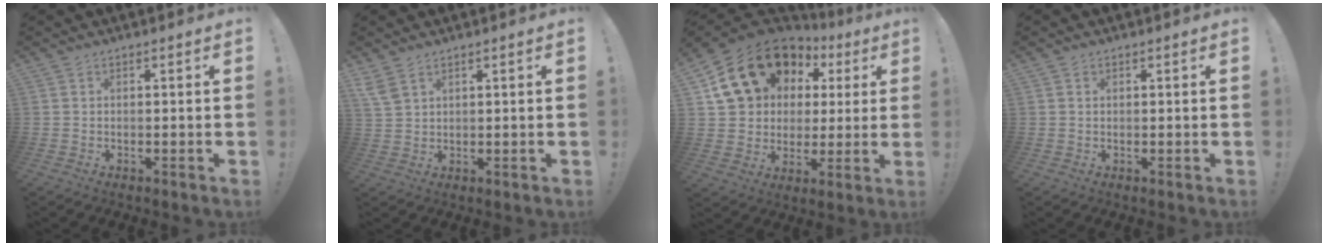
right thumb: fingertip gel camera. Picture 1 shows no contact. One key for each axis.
{"total": 4.3, "fx": 2.7, "fy": 2.2, "fz": 2.6, "tx": -0.067, "ty": -0.007, "tz": 0.056}
{"total": 18.8, "fx": 9.7, "fy": 13.6, "fz": 8.7, "tx": -0.140, "ty": -0.046, "tz": 0.198}
{"total": 0.7, "fx": 0.3, "fy": 0.6, "fz": 0.0, "tx": 0.007, "ty": -0.001, "tz": 0.005}